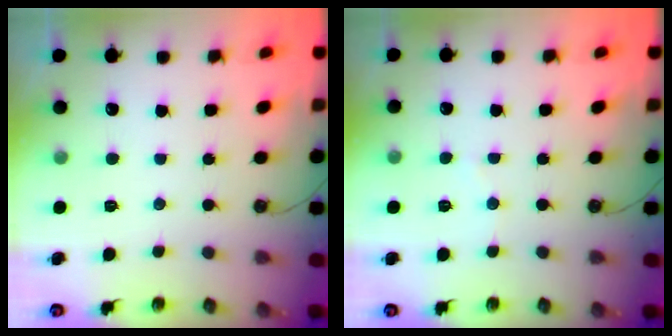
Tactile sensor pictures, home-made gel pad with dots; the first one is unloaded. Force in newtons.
{"total": 3.4, "press": 3.4, "slide": 0.3}